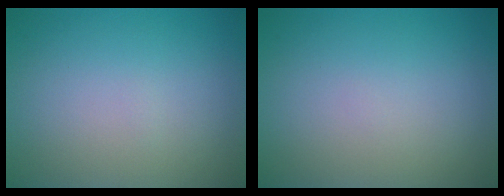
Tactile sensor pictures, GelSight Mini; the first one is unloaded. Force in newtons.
{"total": 0.0}